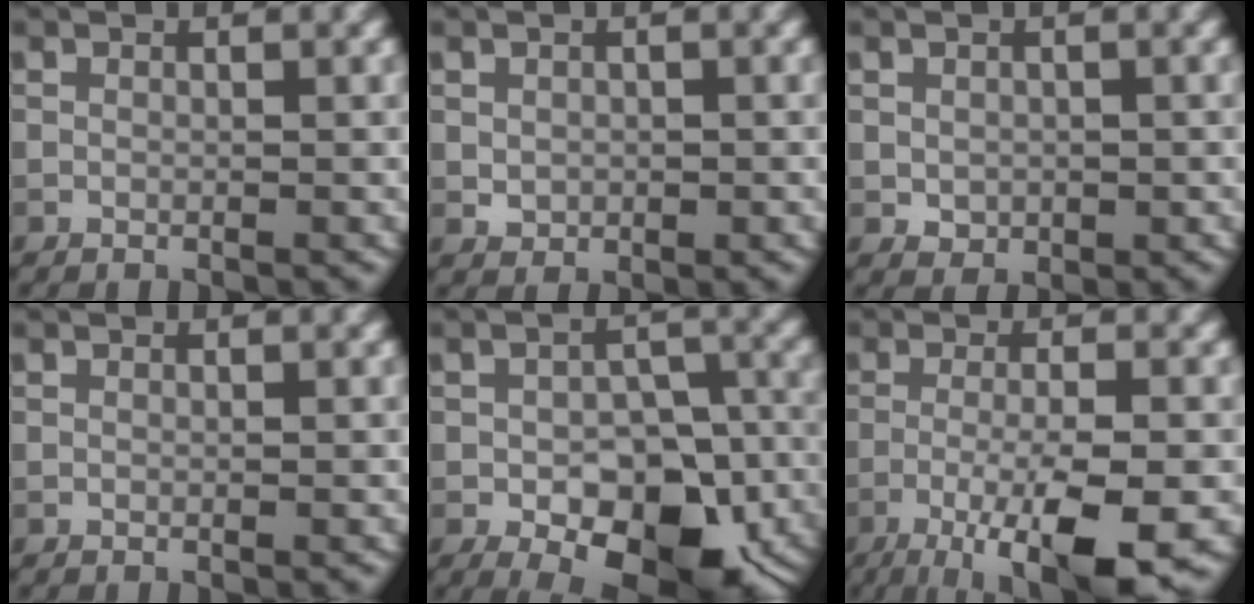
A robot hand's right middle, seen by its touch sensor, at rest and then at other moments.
{"total": 1.2, "force": [0.1, 1.1, 0.5], "torque": [-0.009, -0.003, 0.003]}
{"total": 1.6, "force": [-0.1, 1.3, 0.8], "torque": [-0.014, -0.005, 0.002]}
{"total": 0.0}
{"total": 11.2, "force": [-4.4, 6.4, 8.1], "torque": [-0.120, -0.017, -0.053]}
{"total": 9.4, "force": [-4.6, 2.2, 7.9], "torque": [-0.128, -0.006, -0.077]}